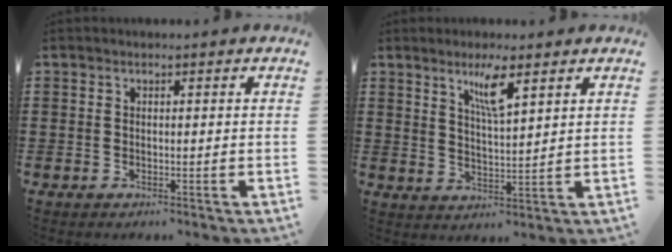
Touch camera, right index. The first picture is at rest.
{"total": 5.1, "force": [3.2, 0.9, 3.9], "torque": [-0.078, 0.003, 0.052]}